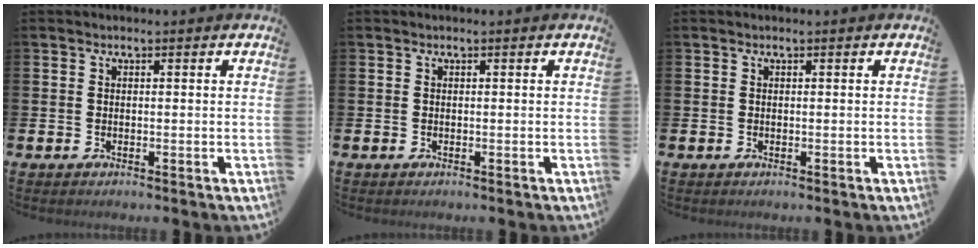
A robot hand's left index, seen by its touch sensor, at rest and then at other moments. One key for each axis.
{"total": 0.0}
{"total": 0.0}